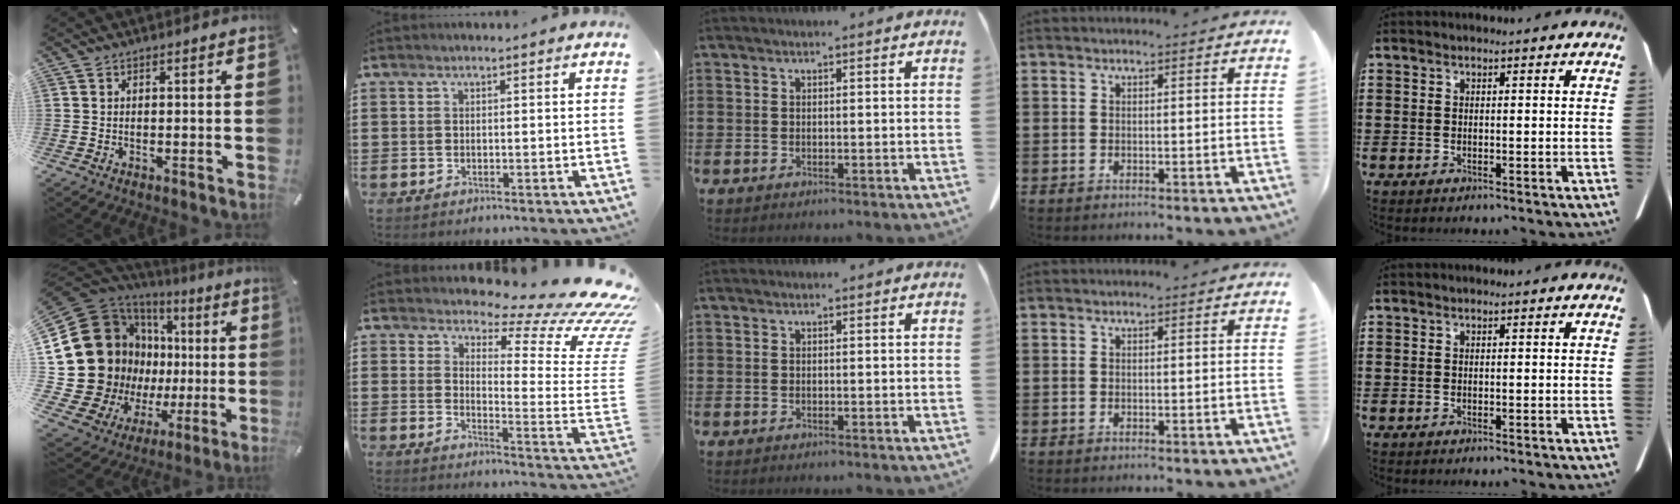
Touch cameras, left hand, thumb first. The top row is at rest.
{"thumb": {"total": 28.7, "force": [2.6, 21.4, 18.9], "torque": [-0.343, -0.057, 0.096]}, "index": {"total": 9.8, "force": [7.4, 1.8, 6.1], "torque": [-0.103, -0.066, 0.121]}}